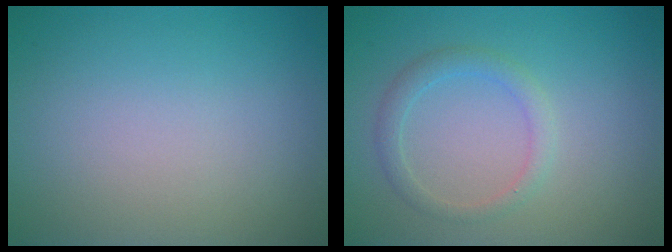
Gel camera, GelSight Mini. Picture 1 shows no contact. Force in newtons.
{"total": 1.9, "press": 1.9, "slide": 0.1}